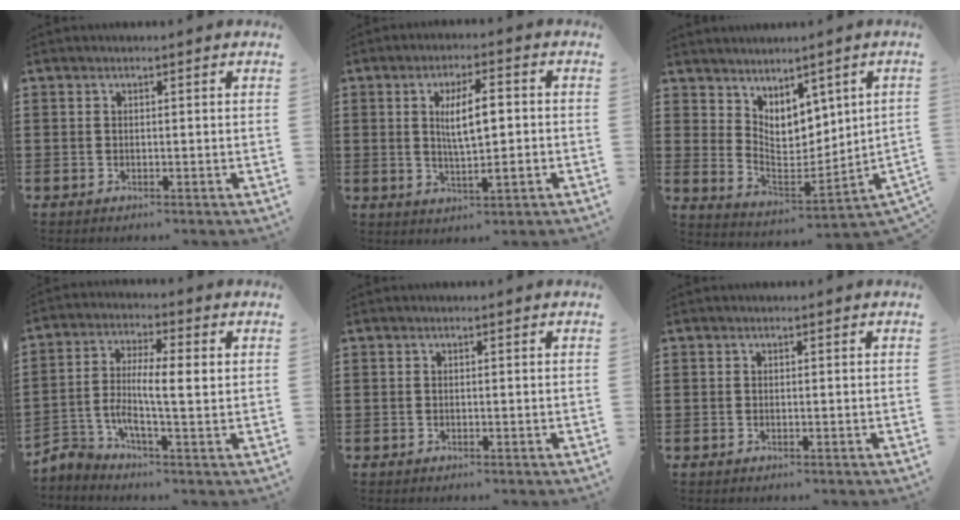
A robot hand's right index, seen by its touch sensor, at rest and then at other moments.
{"total": 7.2, "force": [0.4, 2.1, 6.9], "torque": [-0.118, 0.004, 0.003]}
{"total": 5.4, "force": [3.6, 3.8, 1.5], "torque": [-0.048, -0.019, 0.068]}
{"total": 6.0, "force": [-0.6, 1.8, 5.7], "torque": [-0.108, -0.002, -0.012]}
{"total": 0.0}
{"total": 0.0}